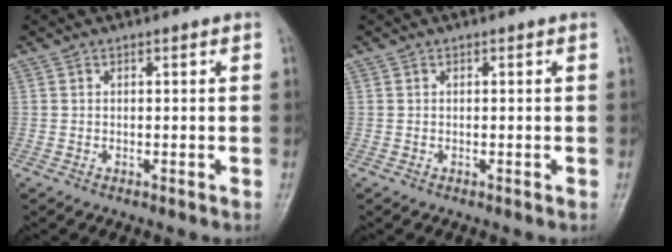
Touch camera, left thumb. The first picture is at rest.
{"total": 0.0}